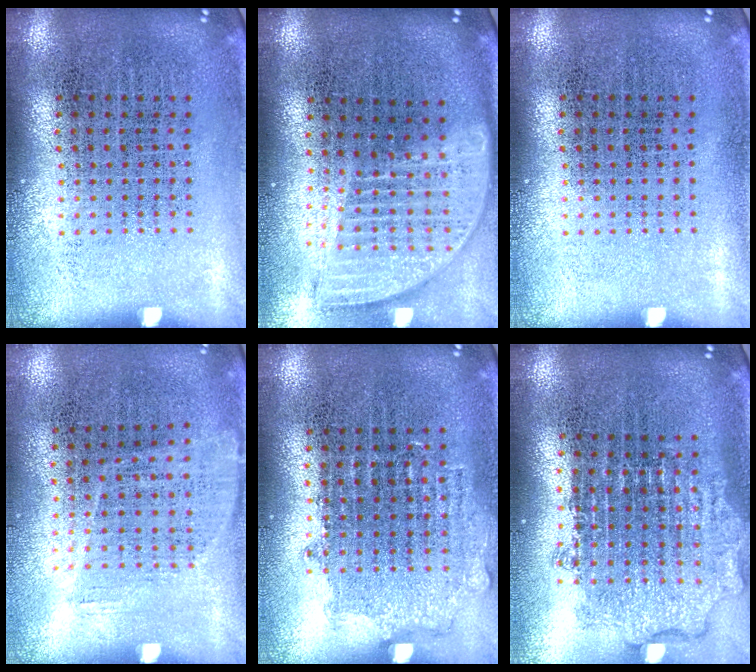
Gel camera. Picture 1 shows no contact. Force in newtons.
{"total": 1.8, "press": 1.5, "slide": 1.0}
{"total": 0.0}
{"total": 1.1, "press": 0.9, "slide": 0.7}
{"total": 0.8, "press": 0.7, "slide": 0.4}
{"total": 1.9, "press": 1.5, "slide": 1.2}